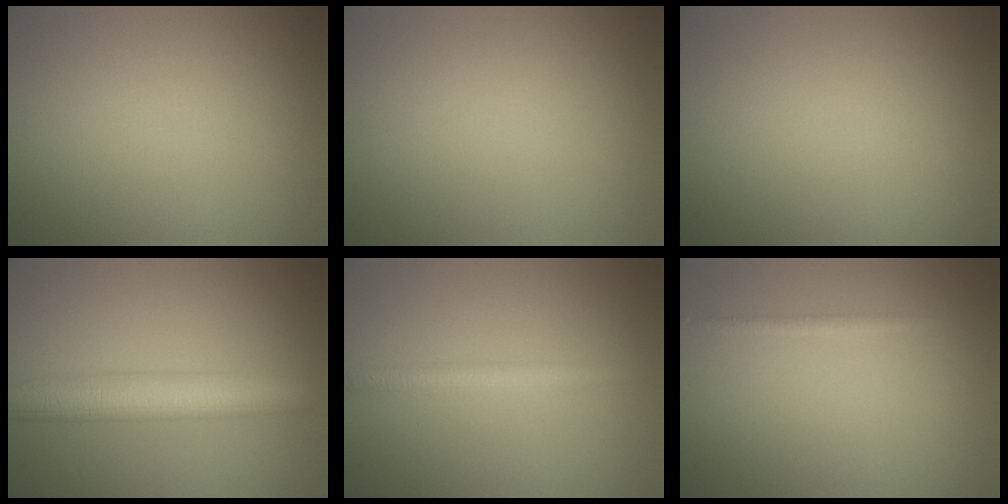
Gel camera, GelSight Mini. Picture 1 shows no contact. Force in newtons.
{"total": 0.0}
{"total": 0.0}
{"total": 6.1, "press": 6.1, "slide": 0.1}
{"total": 2.3, "press": 2.3, "slide": 0.0}
{"total": 0.8, "press": 0.8, "slide": 0.0}